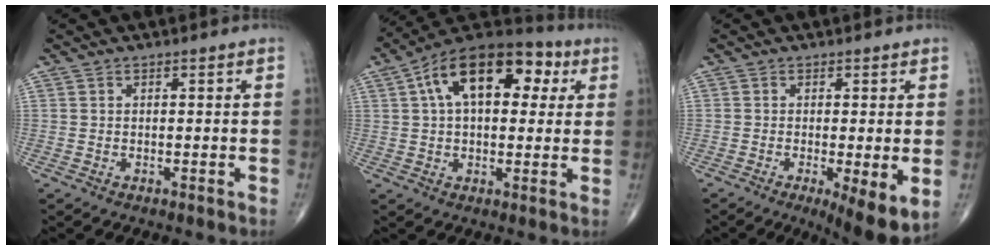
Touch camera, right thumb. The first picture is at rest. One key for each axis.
{"total": 18.5, "fx": 5.6, "fy": 10.4, "fz": 14.2, "tx": -0.199, "ty": 0.030, "tz": 0.079}
{"total": 7.8, "fx": -1.8, "fy": 1.8, "fz": 7.3, "tx": -0.114, "ty": -0.025, "tz": -0.029}